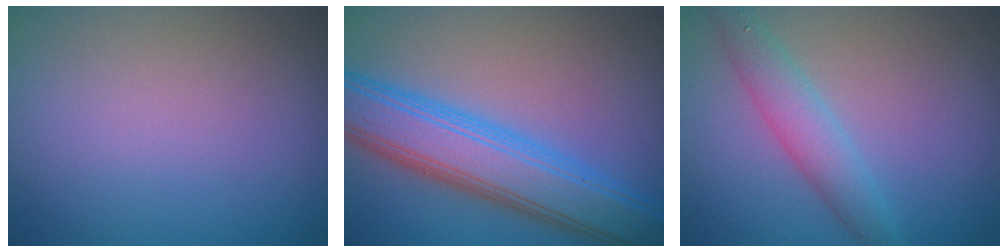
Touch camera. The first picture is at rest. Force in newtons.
{"total": 8.1, "press": 8.1, "slide": 0.1}
{"total": 3.0, "press": 3.0, "slide": 0.1}